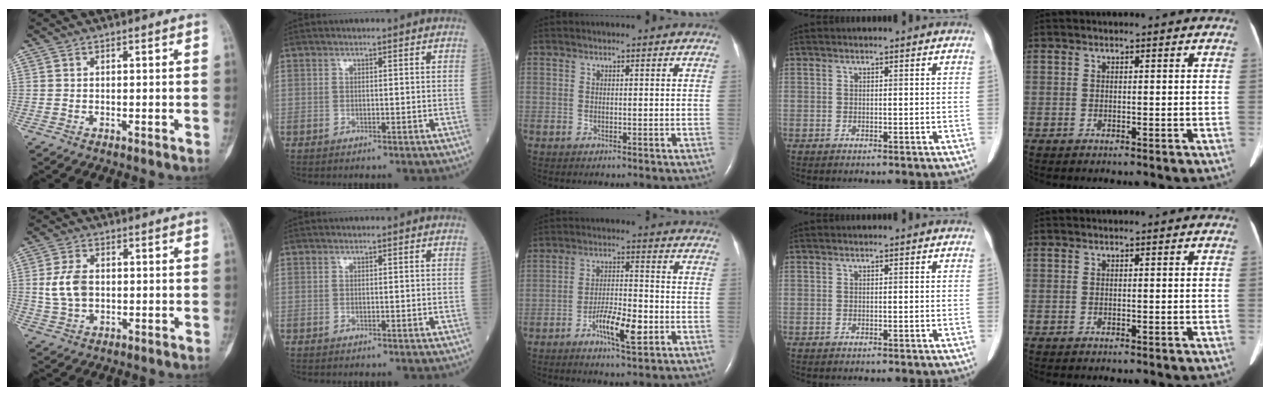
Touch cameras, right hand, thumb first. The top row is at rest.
{"thumb": {"total": 6.5, "force": [0.3, 4.4, 4.8], "torque": [-0.092, 0.004, 0.010]}, "middle": {"total": 6.9, "force": [-3.1, 1.4, 6.1], "torque": [-0.114, -0.002, -0.052]}}